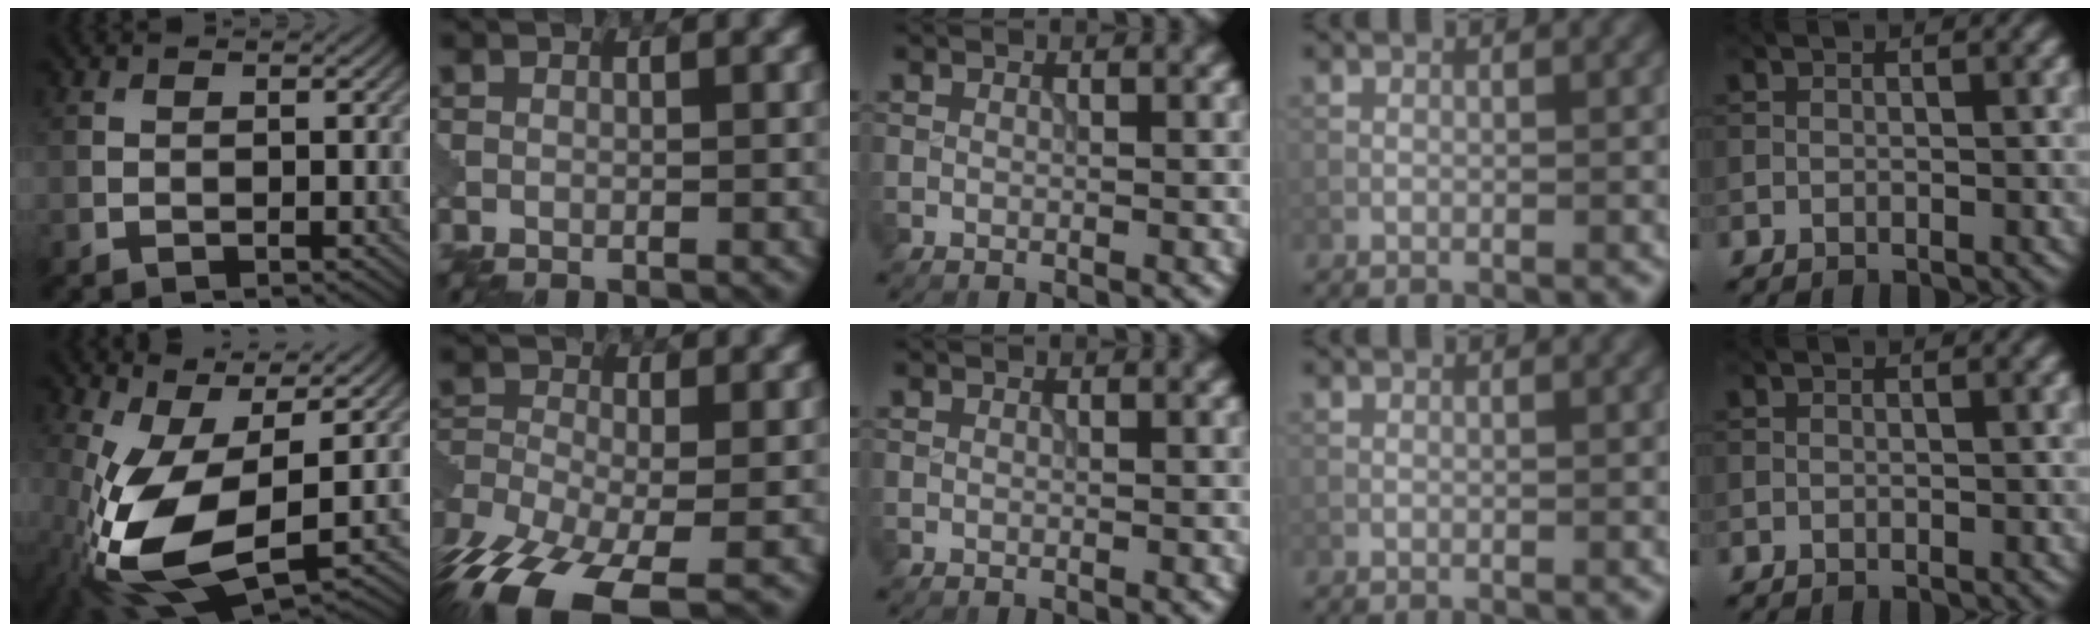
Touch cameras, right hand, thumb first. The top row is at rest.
{"thumb": {"total": 14.5, "force": [-2.7, 6.6, 12.7], "torque": [-0.290, -0.019, -0.045]}, "index": {"total": 11.1, "force": [-8.3, 3.3, 6.6], "torque": [-0.144, -0.023, -0.142]}}